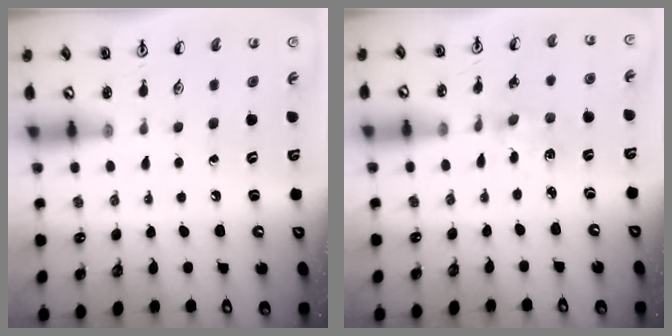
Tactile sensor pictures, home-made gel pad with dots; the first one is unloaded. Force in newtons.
{"total": 2.4, "press": 2.4, "slide": 0.3}